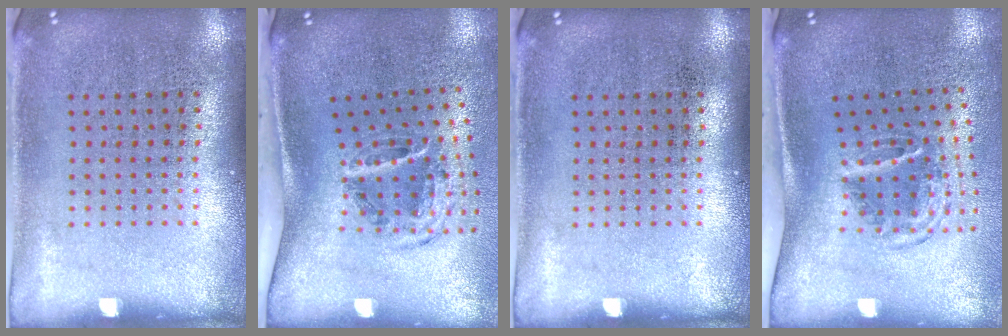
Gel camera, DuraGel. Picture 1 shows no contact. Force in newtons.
{"total": 2.0, "press": 1.2, "slide": 1.6}
{"total": 0.0}
{"total": 1.9, "press": 1.2, "slide": 1.5}